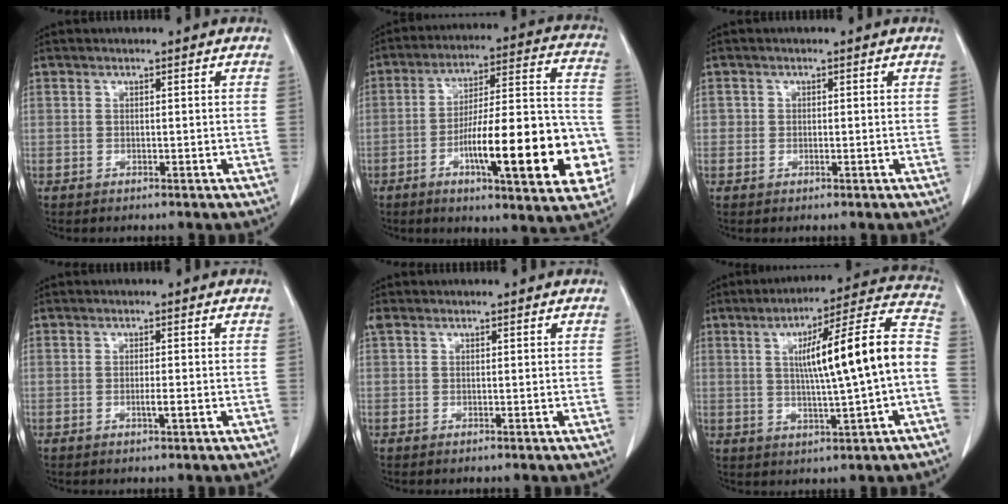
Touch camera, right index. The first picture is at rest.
{"total": 22.5, "force": [-7.0, 4.2, 21.0], "torque": [-0.267, 0.018, -0.095]}
{"total": 1.1, "force": [0.0, 1.1, 0.3], "torque": [0.000, 0.002, 0.000]}
{"total": 1.5, "force": [-0.4, 0.1, 1.4], "torque": [-0.029, -0.003, -0.007]}
{"total": 1.0, "force": [0.5, 0.6, 0.7], "torque": [-0.028, 0.021, 0.013]}
{"total": 15.8, "force": [-0.1, 0.5, 15.8], "torque": [-0.233, 0.029, 0.000]}